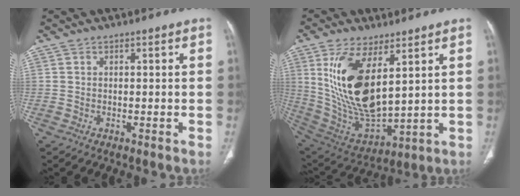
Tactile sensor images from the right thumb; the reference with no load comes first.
{"total": 18.8, "force": [6.2, 8.3, 15.7], "torque": [-0.294, -0.030, 0.141]}